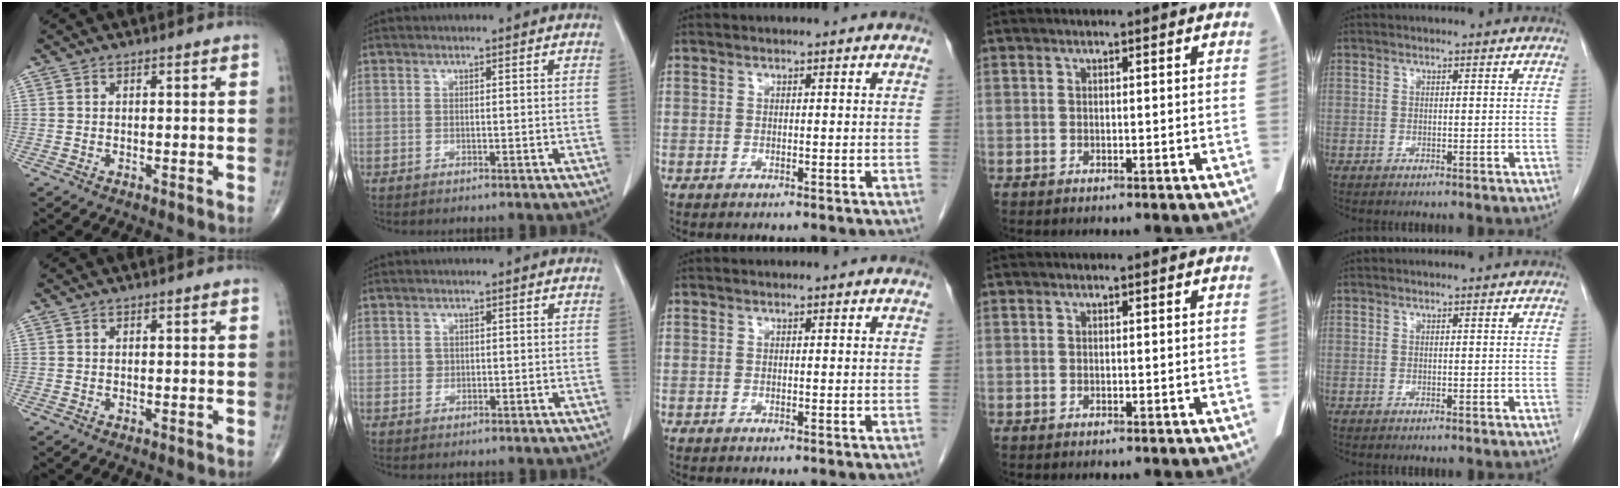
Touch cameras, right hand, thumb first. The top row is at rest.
{"index": {"total": 0.9, "force": [0.1, 0.9, 0.2], "torque": [-0.001, 0.002, 0.002]}}